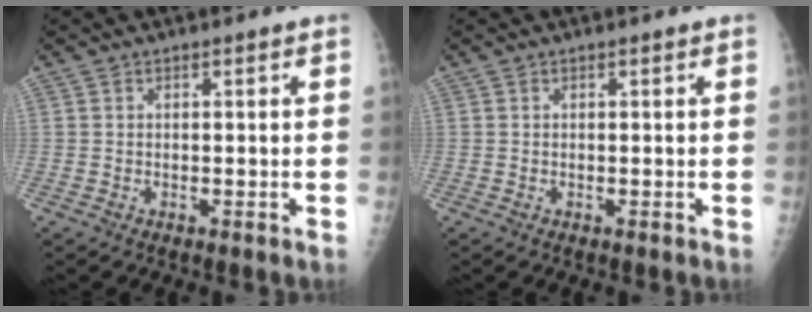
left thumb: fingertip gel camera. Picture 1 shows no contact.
{"total": 0.0}